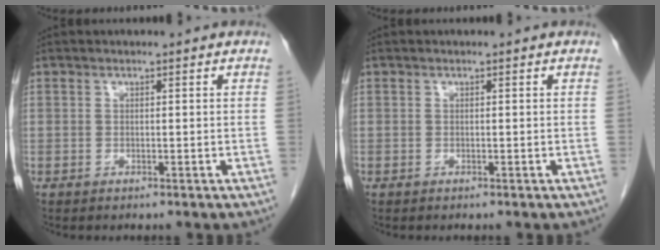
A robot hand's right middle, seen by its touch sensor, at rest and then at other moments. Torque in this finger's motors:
{"motor_torque": [0.00, 0.00, -0.01, -0.08]}